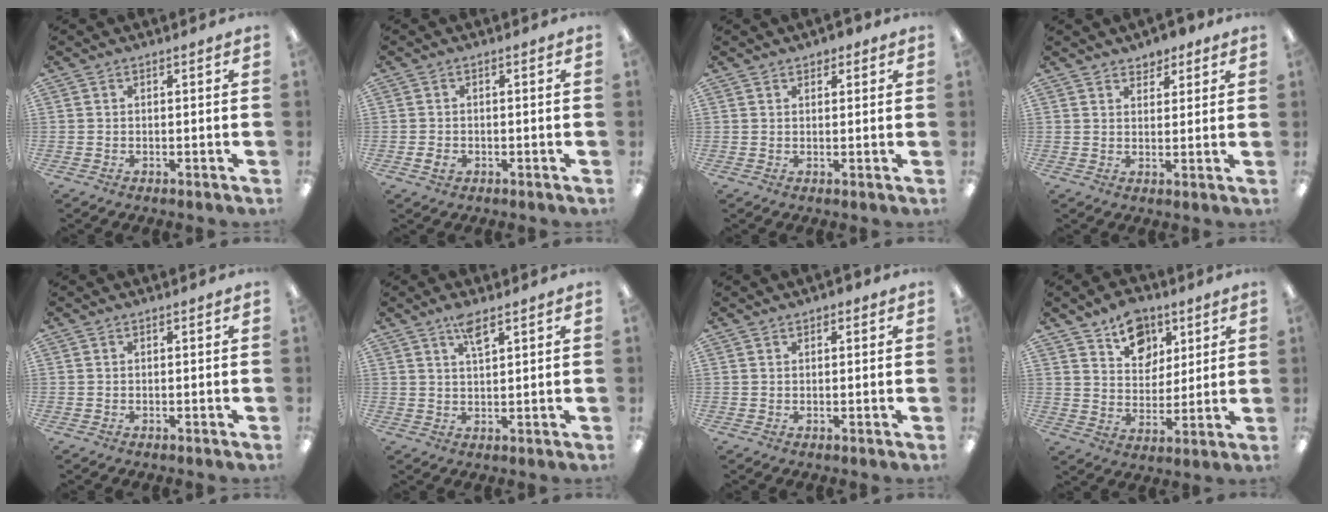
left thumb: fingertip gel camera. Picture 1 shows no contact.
{"total": 1.9, "force": [-0.6, 1.4, 1.1], "torque": [-0.018, 0.004, -0.010]}
{"total": 1.8, "force": [1.4, 1.0, 0.4], "torque": [-0.008, 0.002, 0.026]}
{"total": 3.6, "force": [3.1, 1.8, 0.2], "torque": [0.005, -0.015, 0.057]}
{"total": 0.0}
{"total": 4.2, "force": [2.9, 1.0, 2.8], "torque": [-0.057, -0.001, 0.050]}
{"total": 1.2, "force": [0.9, 0.7, 0.4], "torque": [-0.009, 0.002, 0.017]}
{"total": 11.5, "force": [7.5, 7.8, 3.8], "torque": [-0.034, -0.048, 0.135]}